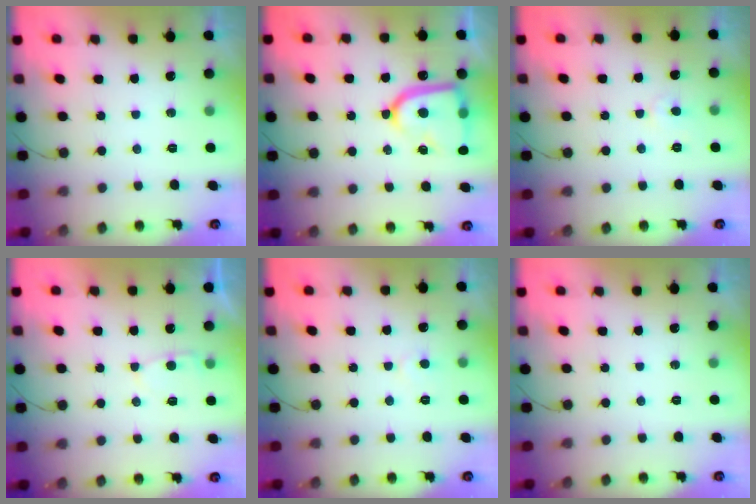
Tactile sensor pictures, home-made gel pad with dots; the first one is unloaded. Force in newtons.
{"total": 16.1, "press": 16.1, "slide": 1.2}
{"total": 3.3, "press": 3.3, "slide": 0.3}
{"total": 3.7, "press": 3.6, "slide": 0.5}
{"total": 4.1, "press": 4.1, "slide": 0.4}
{"total": 0.0}